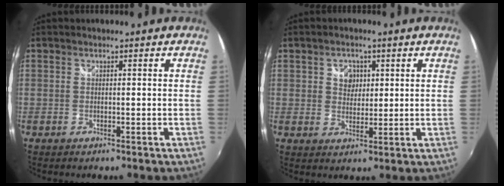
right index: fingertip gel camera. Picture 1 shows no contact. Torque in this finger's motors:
{"motor_torque": [0.00, 0.01, 0.04, 0.03]}